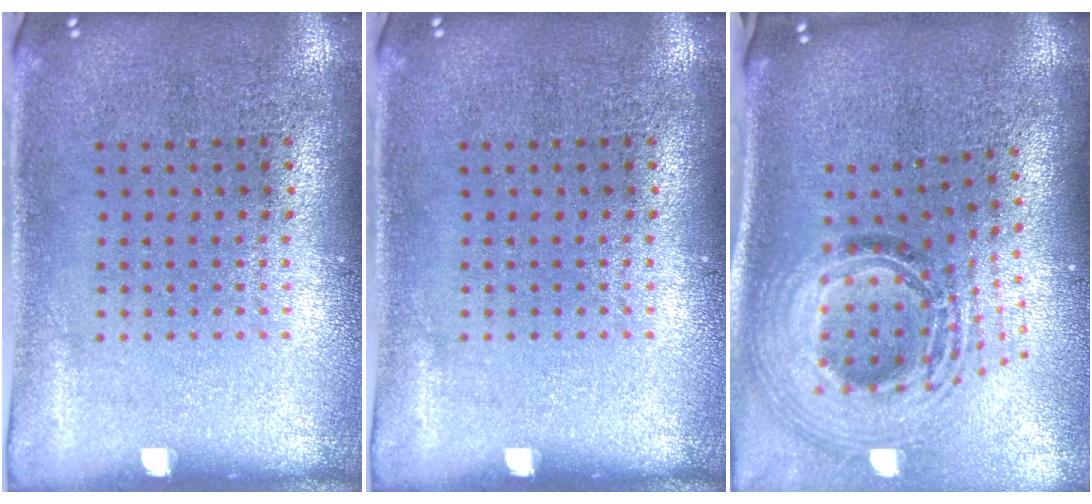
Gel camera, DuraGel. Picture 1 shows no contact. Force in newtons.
{"total": 0.0}
{"total": 2.3, "press": 1.8, "slide": 1.5}